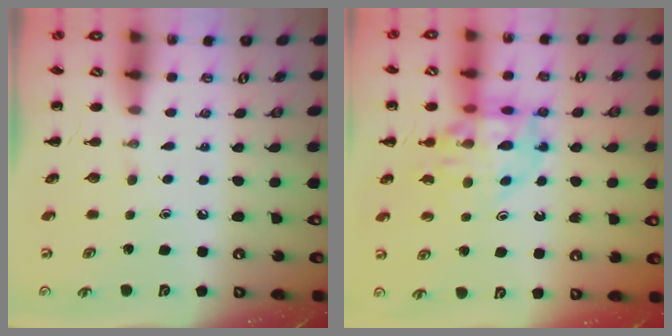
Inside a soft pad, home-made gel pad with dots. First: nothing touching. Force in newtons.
{"total": 14.6, "press": 14.2, "slide": 3.4}